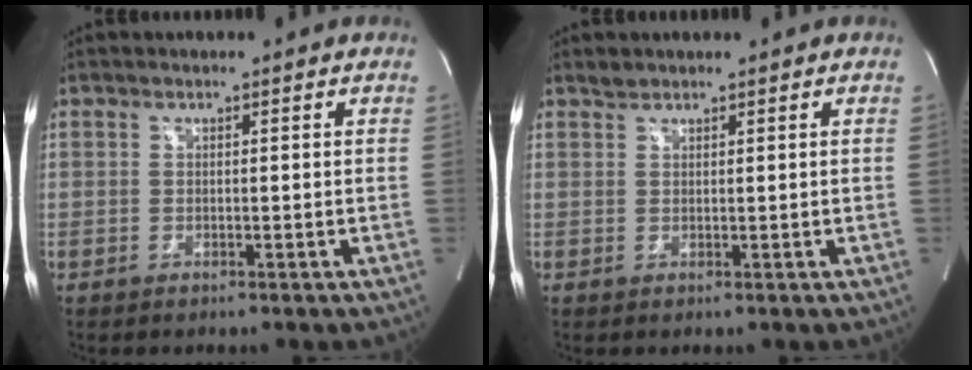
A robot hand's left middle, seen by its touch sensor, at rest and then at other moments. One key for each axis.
{"total": 0.8, "fx": 0.8, "fy": 0.2, "fz": -0.1, "tx": -0.002, "ty": 0.001, "tz": 0.018}